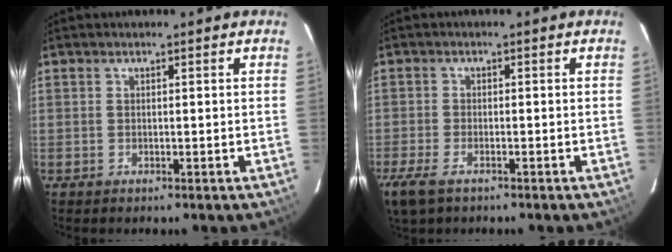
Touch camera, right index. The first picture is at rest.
{"total": 6.4, "force": [-4.3, 2.5, 4.0], "torque": [-0.104, -0.020, -0.083]}